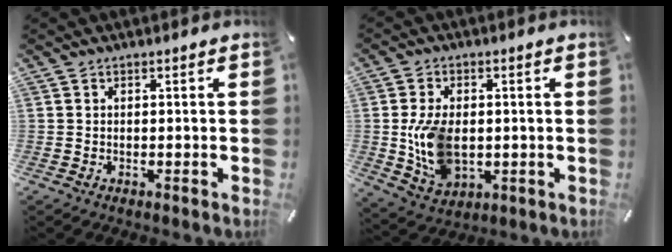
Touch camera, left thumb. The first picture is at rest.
{"total": 11.5, "force": [-0.4, 7.8, 8.5], "torque": [-0.190, -0.003, -0.006]}